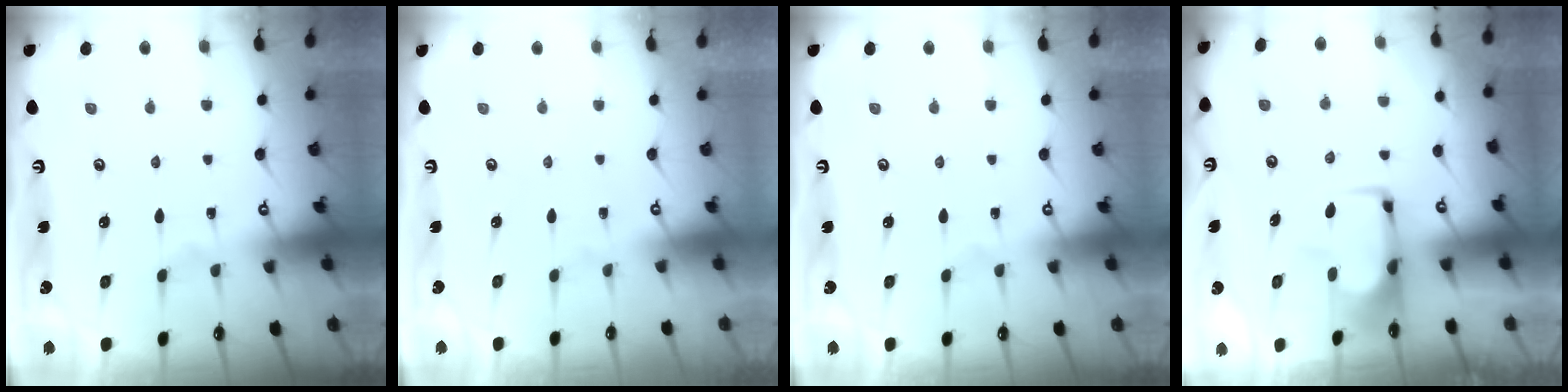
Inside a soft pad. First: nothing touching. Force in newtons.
{"total": 1.6, "press": 1.4, "slide": 0.7}
{"total": 0.0}
{"total": 1.5, "press": 1.5, "slide": 0.4}